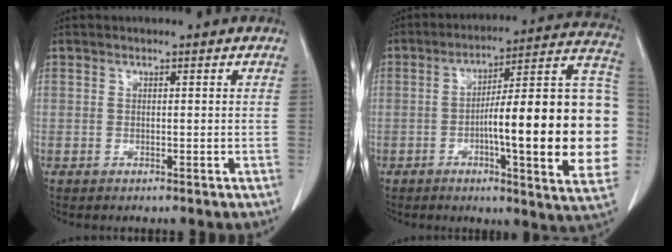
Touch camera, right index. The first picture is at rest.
{"total": 25.0, "force": [-2.9, 3.2, 24.6], "torque": [-0.259, 0.028, -0.040]}